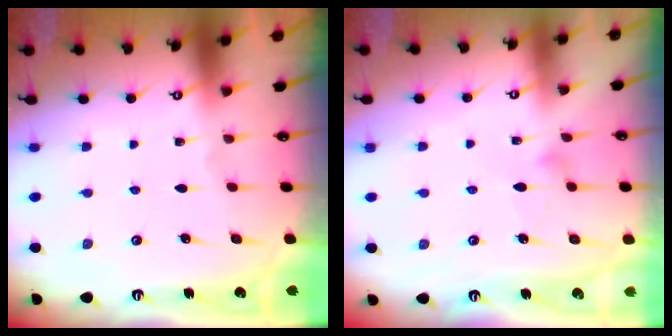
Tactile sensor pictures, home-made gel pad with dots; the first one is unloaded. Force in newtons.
{"total": 7.8, "press": 7.8, "slide": 0.4}